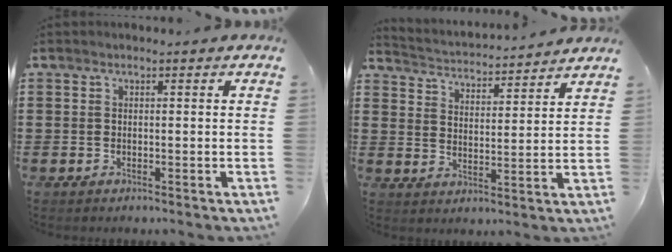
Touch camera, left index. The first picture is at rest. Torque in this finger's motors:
{"motor_torque": [0.26, 0.36, -0.12, 0.01]}